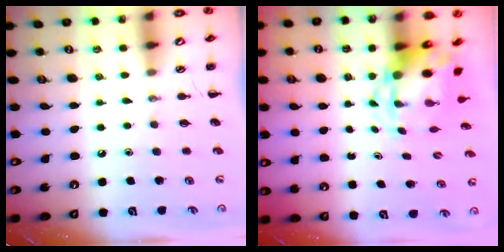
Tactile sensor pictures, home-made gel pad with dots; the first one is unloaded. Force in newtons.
{"total": 4.2, "press": 4.1, "slide": 0.9}